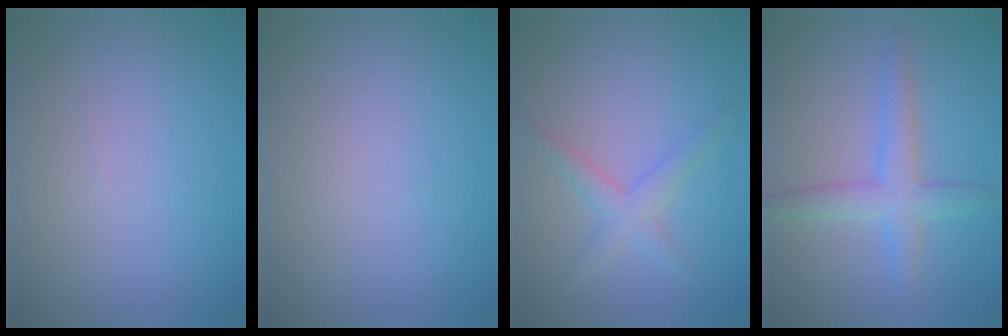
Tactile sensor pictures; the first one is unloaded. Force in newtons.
{"total": 0.0}
{"total": 2.3, "press": 2.3, "slide": 0.1}
{"total": 3.5, "press": 3.5, "slide": 0.2}